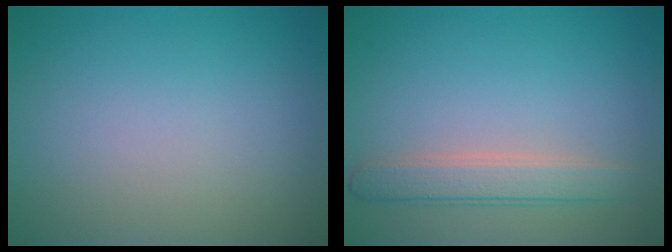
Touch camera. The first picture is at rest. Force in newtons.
{"total": 2.6, "press": 2.6, "slide": 0.1}